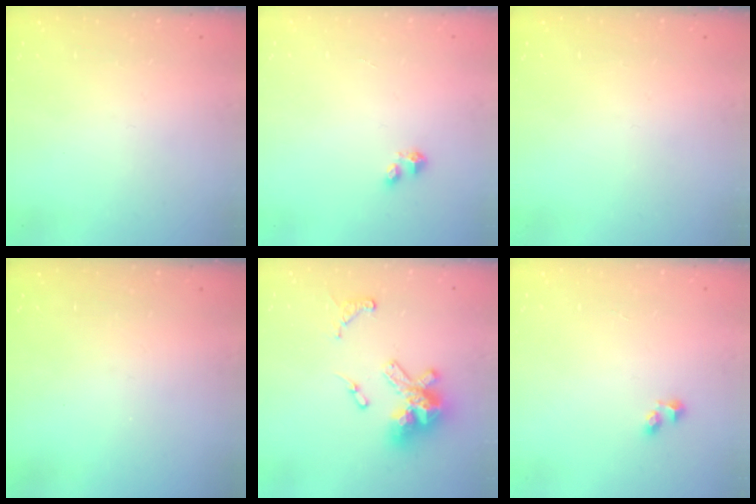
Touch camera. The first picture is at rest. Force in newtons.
{"total": 2.8, "press": 2.8, "slide": 0.4}
{"total": 0.0}
{"total": 0.0}
{"total": 15.9, "press": 15.9, "slide": 1.7}
{"total": 3.7, "press": 3.6, "slide": 1.1}